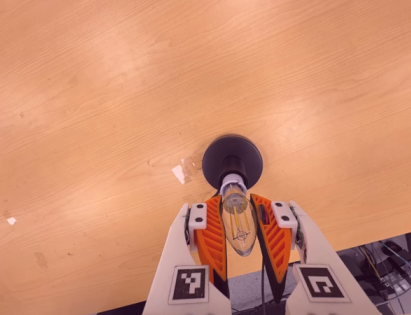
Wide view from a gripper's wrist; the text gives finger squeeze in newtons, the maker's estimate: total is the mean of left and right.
{"total": 22.6, "left": 24.5, "right": 20.7}